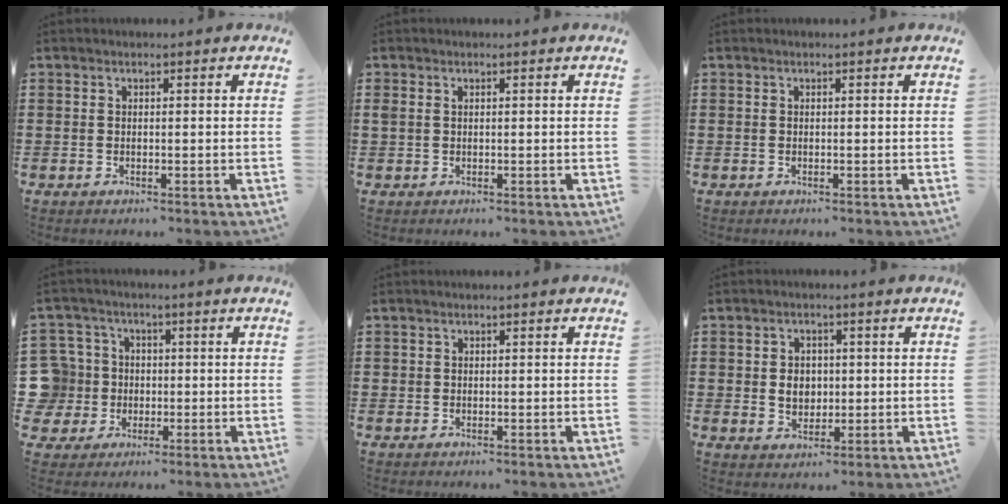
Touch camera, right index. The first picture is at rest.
{"total": 1.0, "force": [0.4, 0.7, 0.5], "torque": [-0.013, 0.004, 0.008]}
{"total": 0.0}
{"total": 8.0, "force": [-0.1, 7.7, 1.9], "torque": [-0.095, 0.012, -0.002]}
{"total": 0.5, "force": [0.2, 0.5, 0.1], "torque": [-0.003, 0.003, 0.003]}
{"total": 3.7, "force": [0.1, 3.0, 2.1], "torque": [-0.042, 0.006, -0.002]}